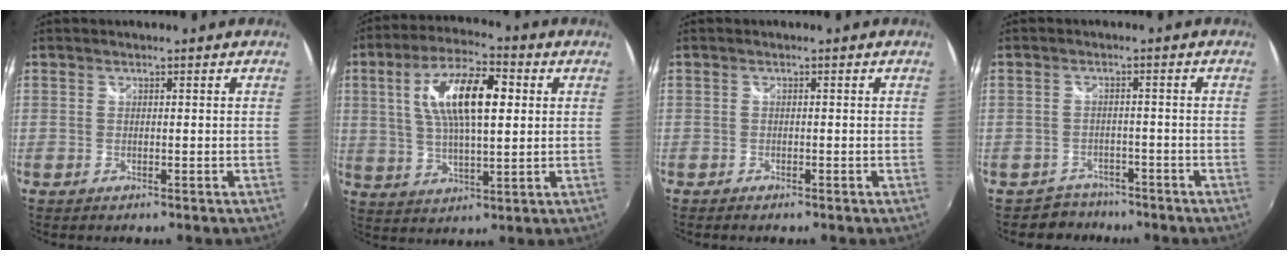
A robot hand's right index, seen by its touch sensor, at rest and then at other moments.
{"total": 14.0, "force": [3.3, 5.1, 12.7], "torque": [-0.234, 0.017, 0.057]}
{"total": 1.1, "force": [-0.9, 0.5, 0.4], "torque": [-0.011, -0.005, -0.017]}
{"total": 4.6, "force": [-3.6, 2.9, -0.5], "torque": [-0.002, 0.010, -0.059]}